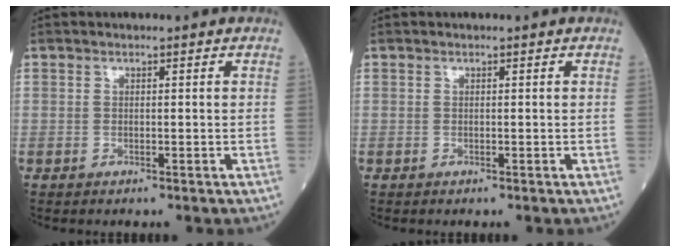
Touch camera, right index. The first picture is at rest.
{"total": 0.0}